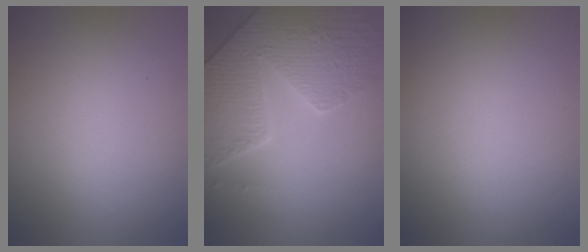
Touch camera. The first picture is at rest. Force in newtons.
{"total": 7.1, "press": 5.9, "slide": 4.0}
{"total": 0.0}